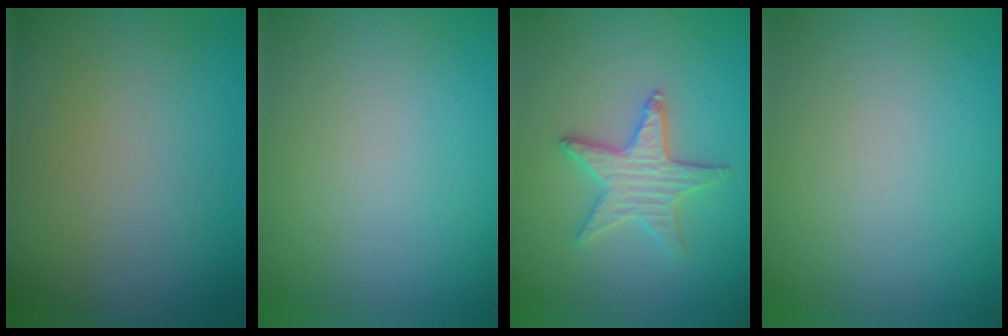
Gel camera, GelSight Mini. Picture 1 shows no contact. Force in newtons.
{"total": 0.0}
{"total": 3.2, "press": 3.2, "slide": 0.5}
{"total": 0.0}